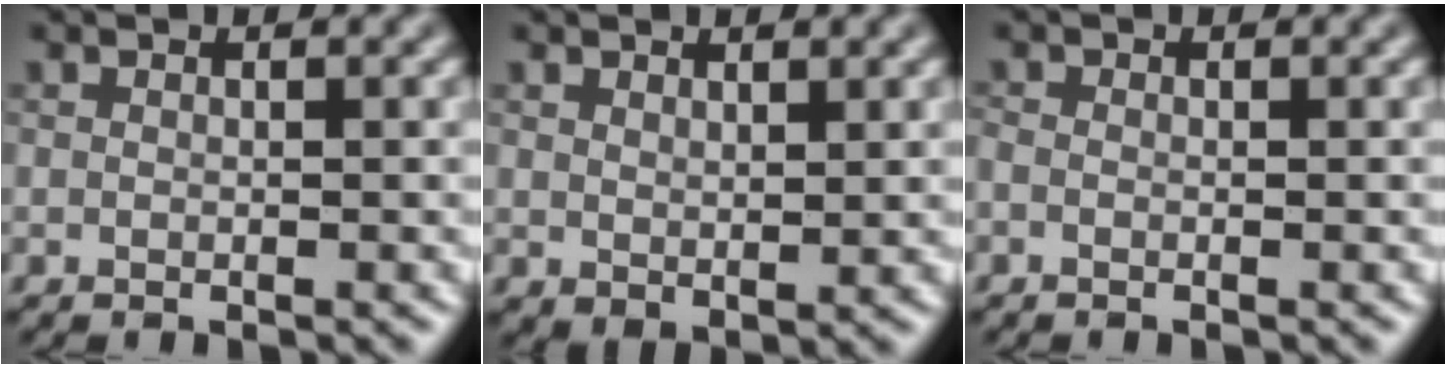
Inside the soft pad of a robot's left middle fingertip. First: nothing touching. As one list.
[{"total": 1.5, "force": [1.0, 0.7, 0.9], "torque": [-0.019, -0.005, 0.024]}, {"total": 0.6, "force": [-0.3, 0.3, 0.4], "torque": [-0.010, -0.005, -0.008]}]